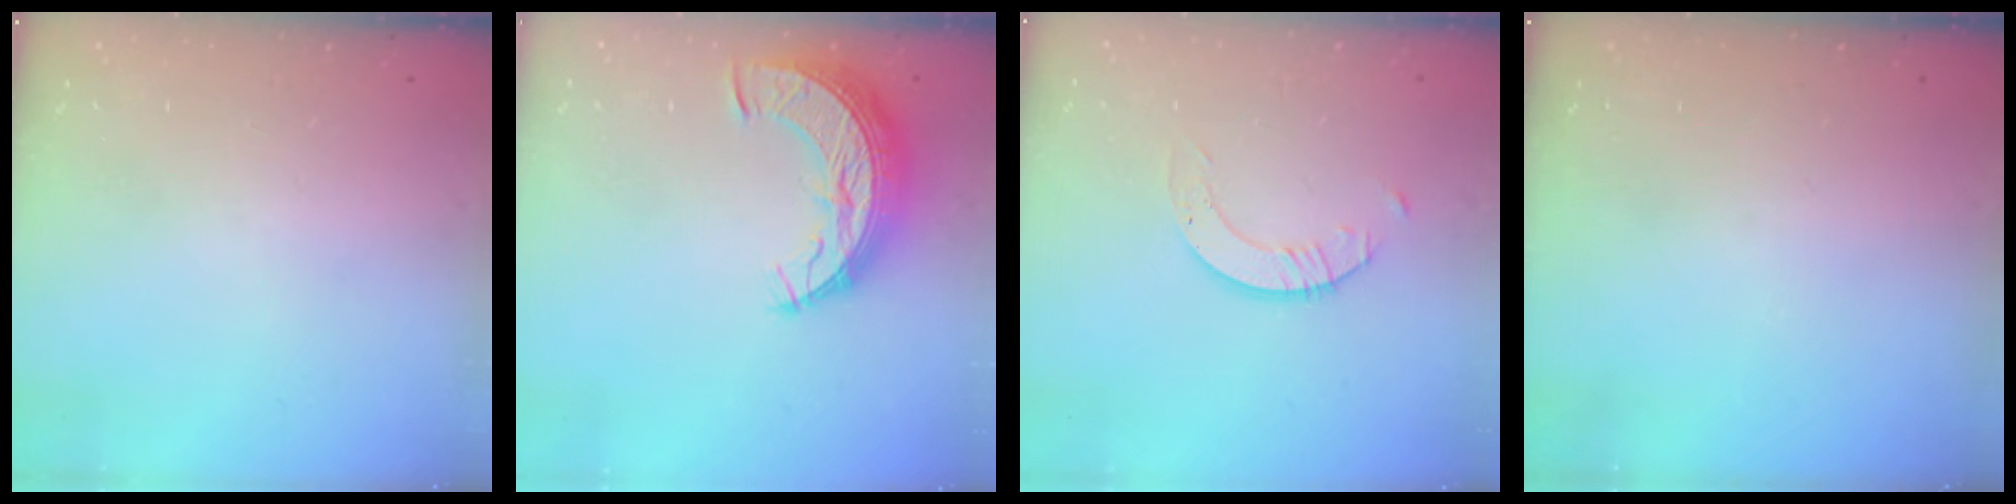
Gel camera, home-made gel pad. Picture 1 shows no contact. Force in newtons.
{"total": 10.0, "press": 10.0, "slide": 0.7}
{"total": 2.4, "press": 2.4, "slide": 0.2}
{"total": 0.0}